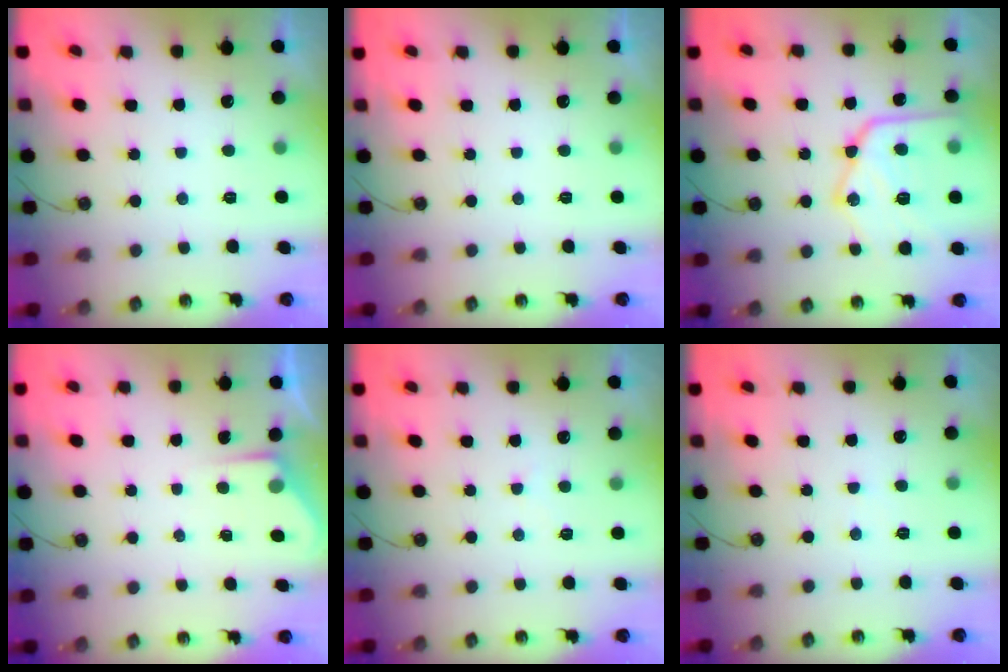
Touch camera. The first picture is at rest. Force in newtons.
{"total": 0.0}
{"total": 21.2, "press": 21.2, "slide": 1.5}
{"total": 2.8, "press": 2.8, "slide": 0.4}
{"total": 4.8, "press": 4.7, "slide": 0.6}
{"total": 2.4, "press": 2.4, "slide": 0.4}